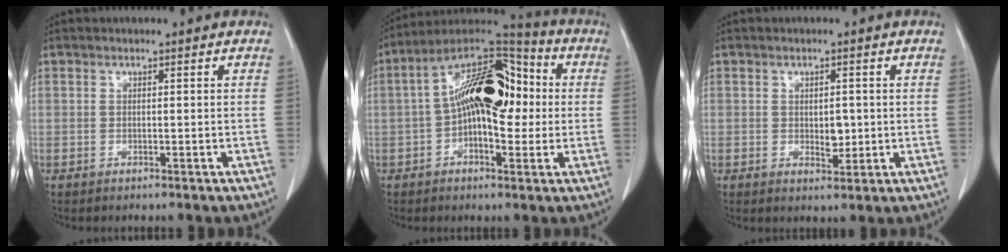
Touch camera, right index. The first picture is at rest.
{"total": 16.0, "force": [1.0, 7.1, 14.3], "torque": [-0.249, 0.050, 0.013]}
{"total": 2.8, "force": [0.0, 1.5, 2.3], "torque": [-0.035, -0.003, 0.005]}